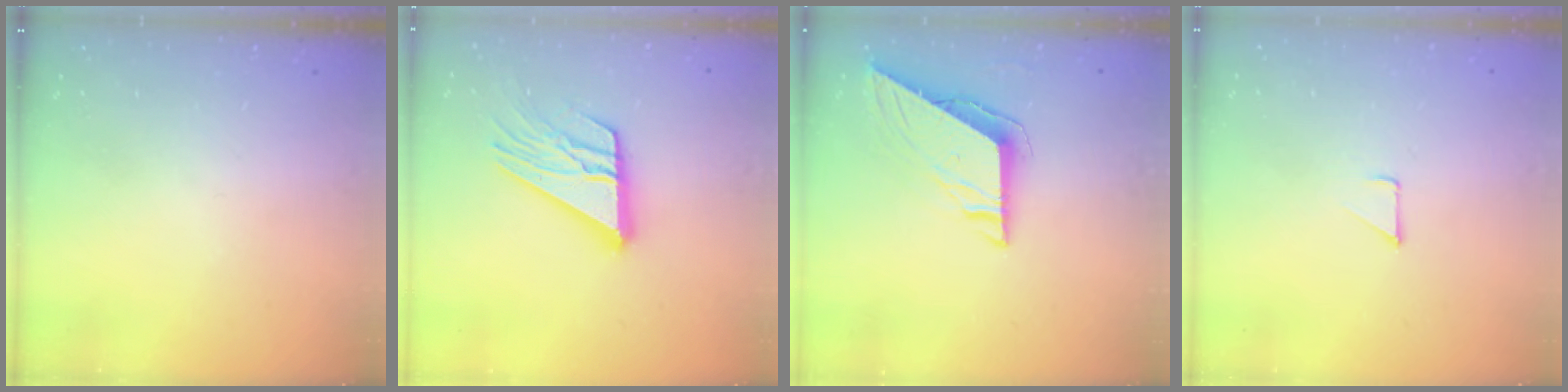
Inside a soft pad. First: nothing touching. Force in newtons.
{"total": 16.3, "press": 16.2, "slide": 1.6}
{"total": 7.3, "press": 7.3, "slide": 0.3}
{"total": 3.8, "press": 3.8, "slide": 0.4}